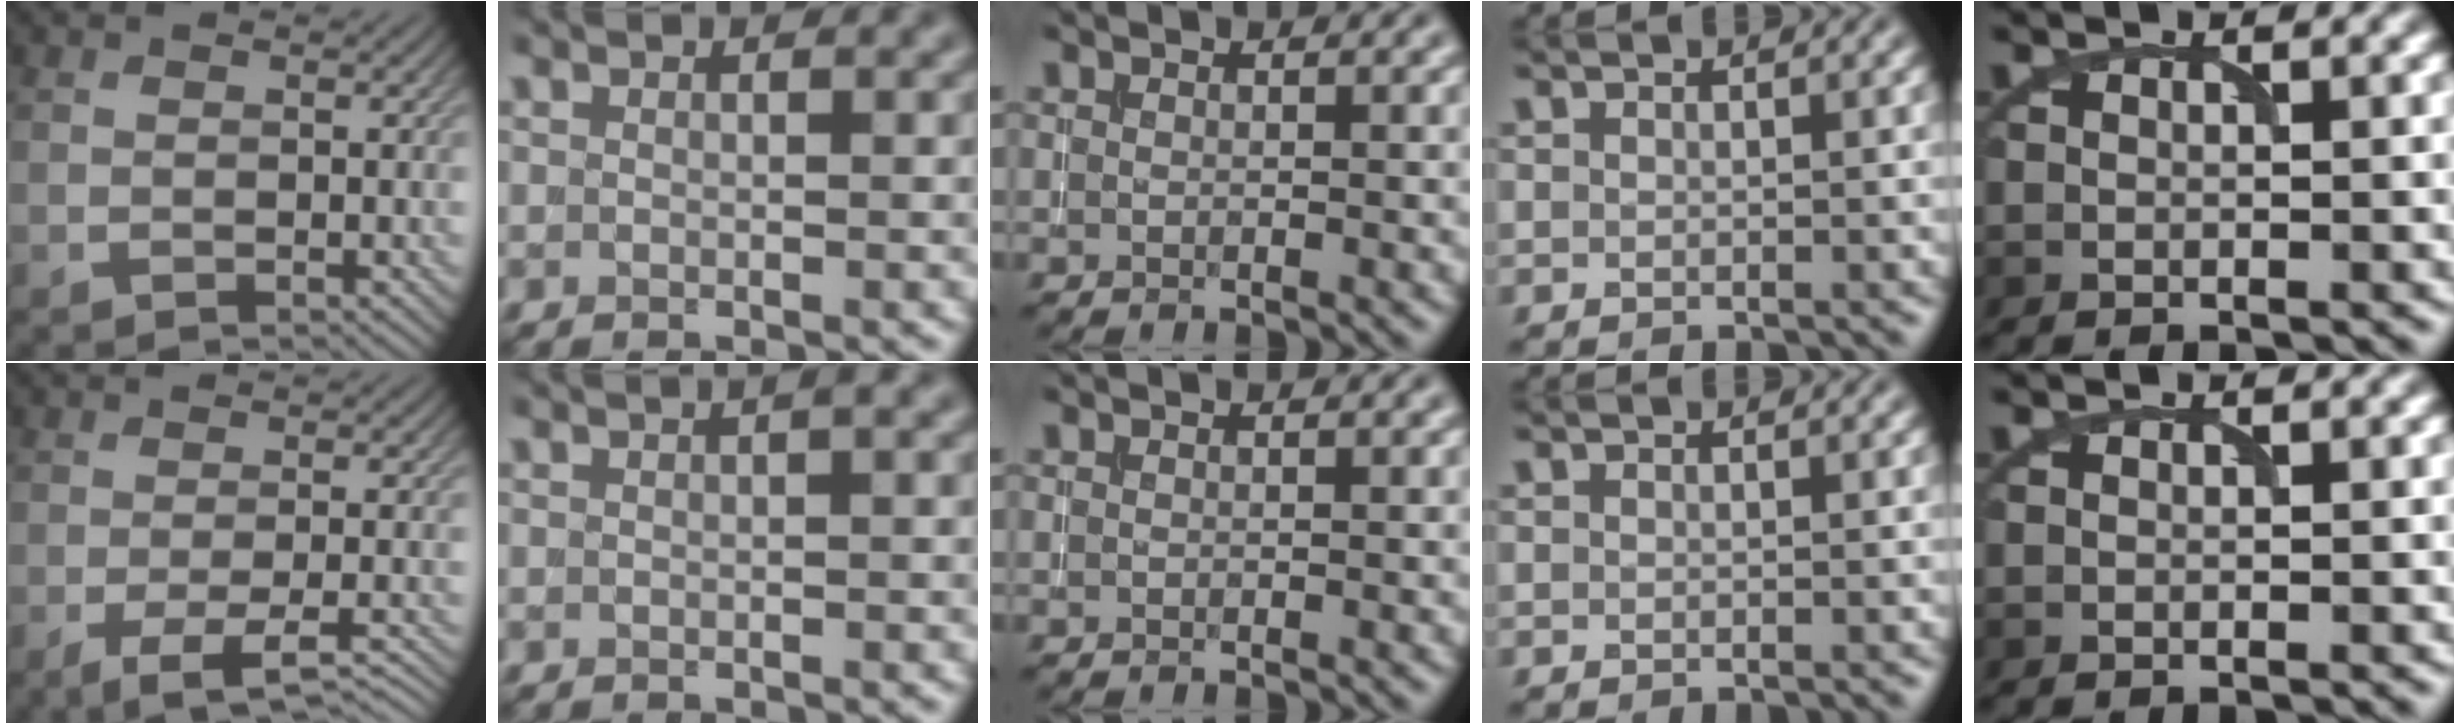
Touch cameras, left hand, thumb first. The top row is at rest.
{"thumb": {"total": 5.9, "force": [-3.1, 1.5, 4.9], "torque": [-0.071, -0.004, -0.043]}, "index": {"total": 0.8, "force": [0.2, 0.1, 0.8], "torque": [-0.011, 0.007, 0.004]}}